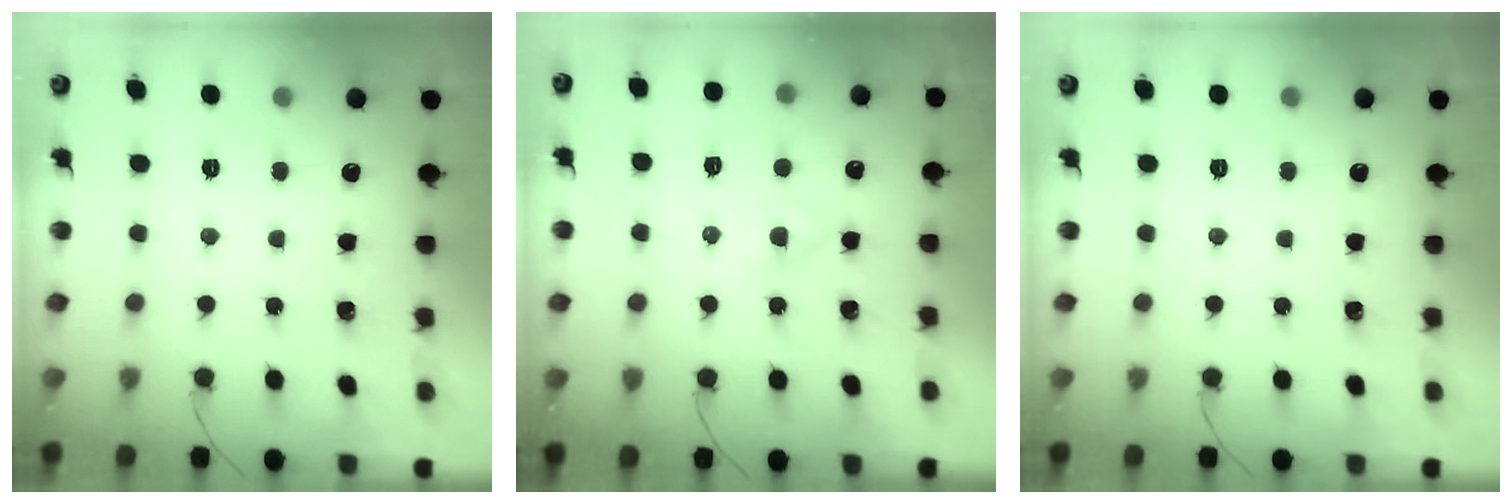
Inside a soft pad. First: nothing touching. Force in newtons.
{"total": 1.9, "press": 1.7, "slide": 0.8}
{"total": 0.0}